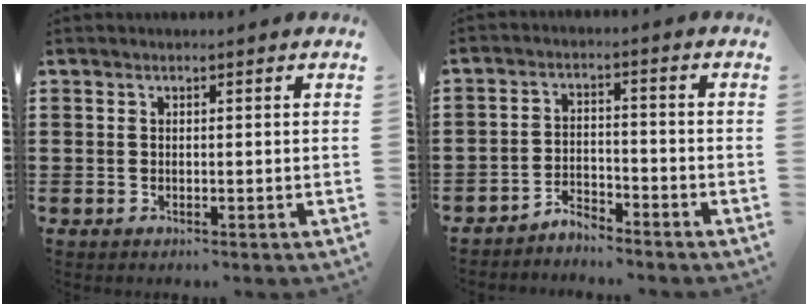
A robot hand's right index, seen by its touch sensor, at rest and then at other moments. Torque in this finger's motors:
{"motor_torque": [0.52, -0.07, 0.01, -0.04]}